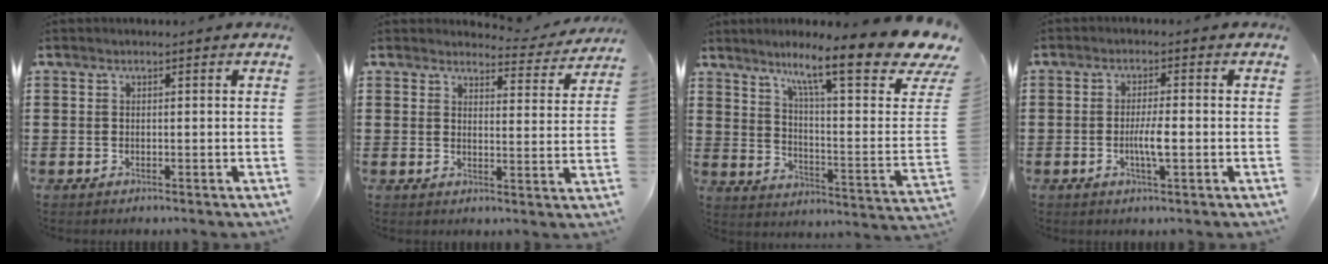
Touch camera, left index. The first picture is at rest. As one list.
[{"total": 4.0, "force": [3.8, 0.6, 0.9], "torque": [-0.025, -0.023, 0.066]}, {"total": 14.3, "force": [10.3, 1.7, 9.8], "torque": [-0.182, -0.065, 0.162]}, {"total": 3.8, "force": [-0.8, 0.7, 3.7], "torque": [-0.072, -0.002, -0.018]}]